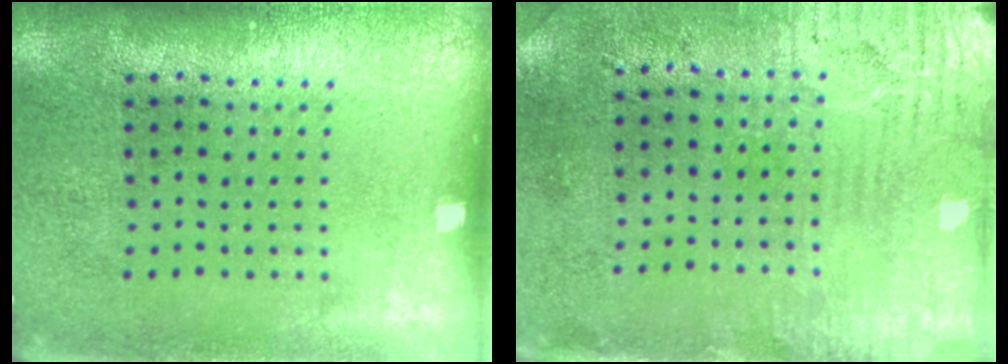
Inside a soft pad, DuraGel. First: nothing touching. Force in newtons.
{"total": 3.3, "press": 2.7, "slide": 1.9}